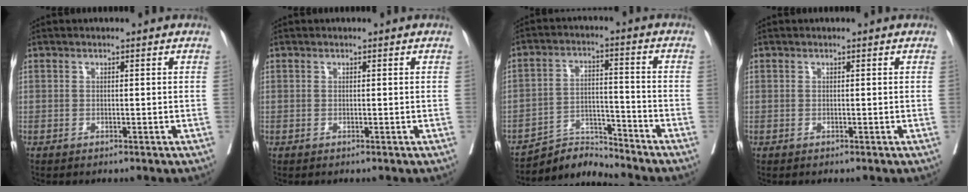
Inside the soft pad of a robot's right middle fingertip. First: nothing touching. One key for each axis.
{"total": 0.0}
{"total": 3.9, "fx": -3.3, "fy": -0.9, "fz": -1.8, "tx": 0.032, "ty": 0.010, "tz": -0.059}
{"total": 0.0}